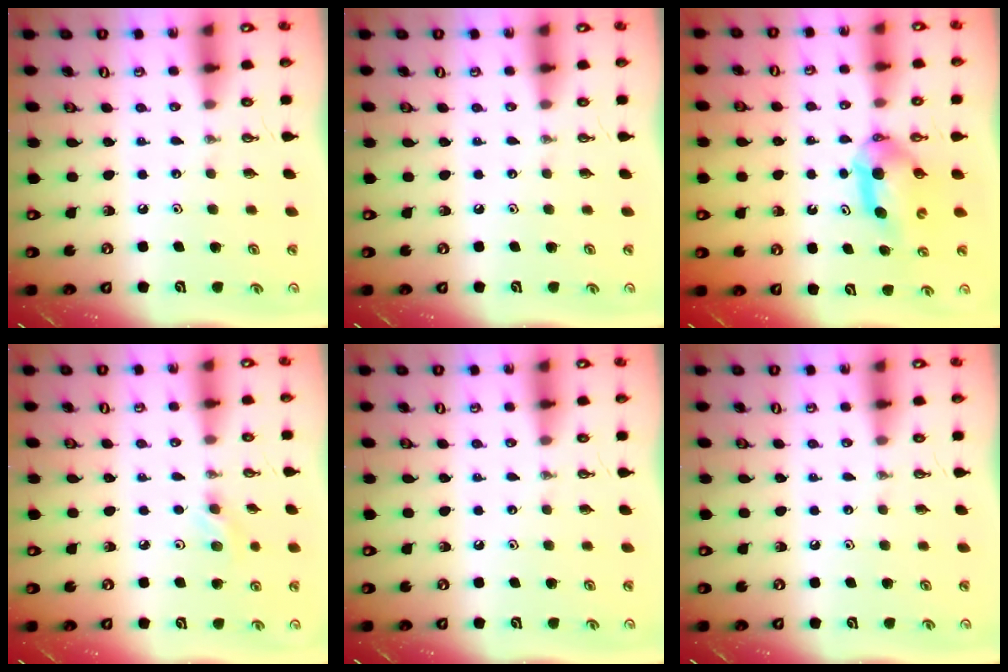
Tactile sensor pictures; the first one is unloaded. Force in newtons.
{"total": 0.0}
{"total": 6.0, "press": 6.0, "slide": 0.8}
{"total": 5.5, "press": 5.5, "slide": 0.9}
{"total": 0.0}
{"total": 0.0}